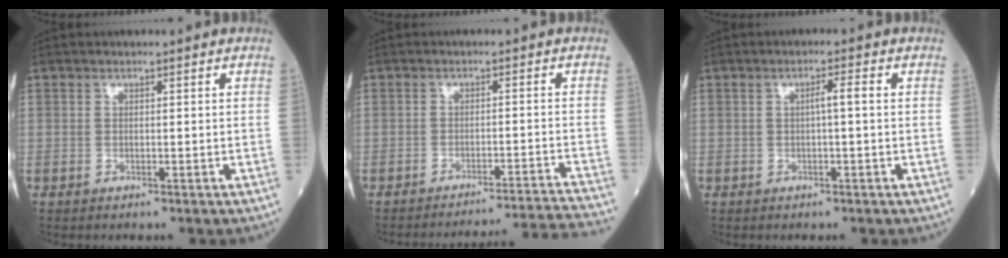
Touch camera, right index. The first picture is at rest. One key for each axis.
{"total": 14.9, "fx": -14.2, "fy": -4.0, "fz": 1.6, "tx": 0.006, "ty": -0.021, "tz": -0.179}
{"total": 2.0, "fx": 0.0, "fy": -0.1, "fz": 2.0, "tx": -0.031, "ty": 0.005, "tz": 0.000}